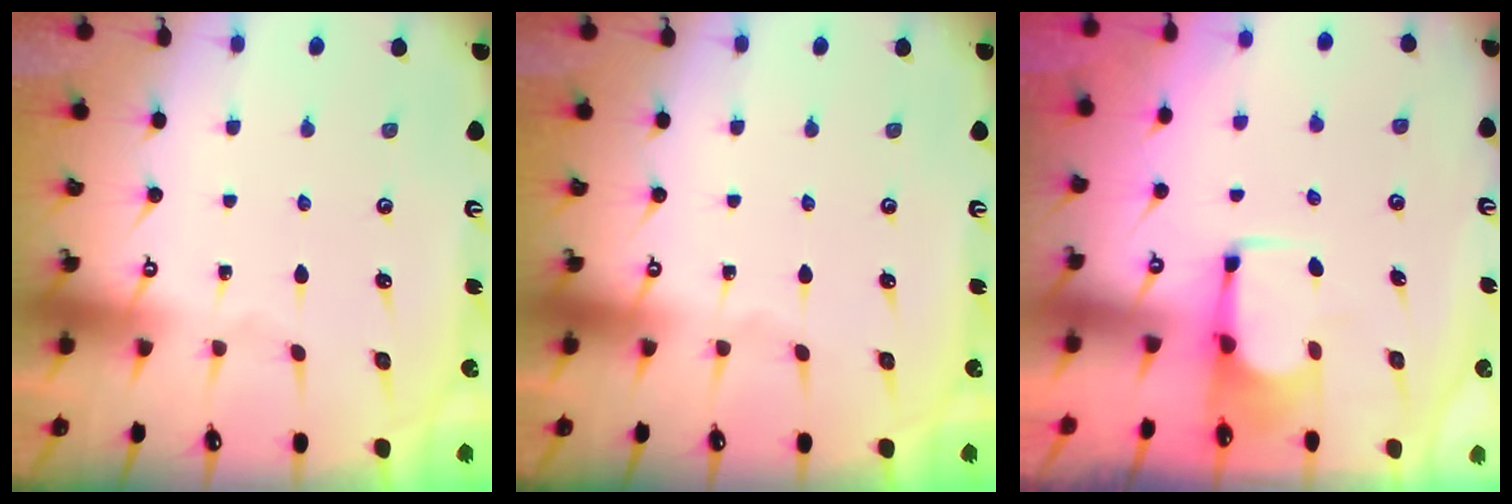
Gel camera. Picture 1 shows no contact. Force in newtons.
{"total": 0.0}
{"total": 1.8, "press": 1.6, "slide": 0.8}